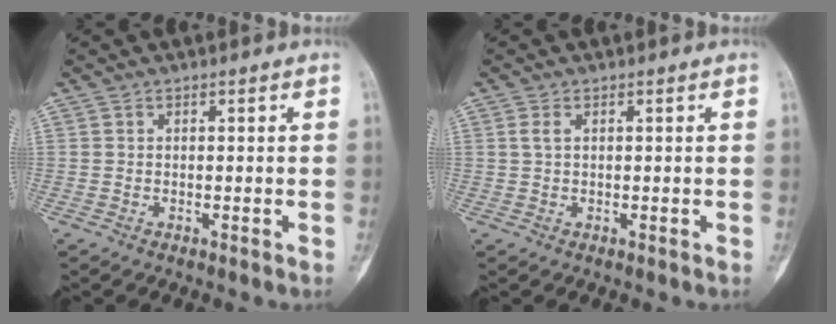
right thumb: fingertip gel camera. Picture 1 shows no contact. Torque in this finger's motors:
{"motor_torque": [-0.02, 0.03, 0.35, 0.13, 0.02]}